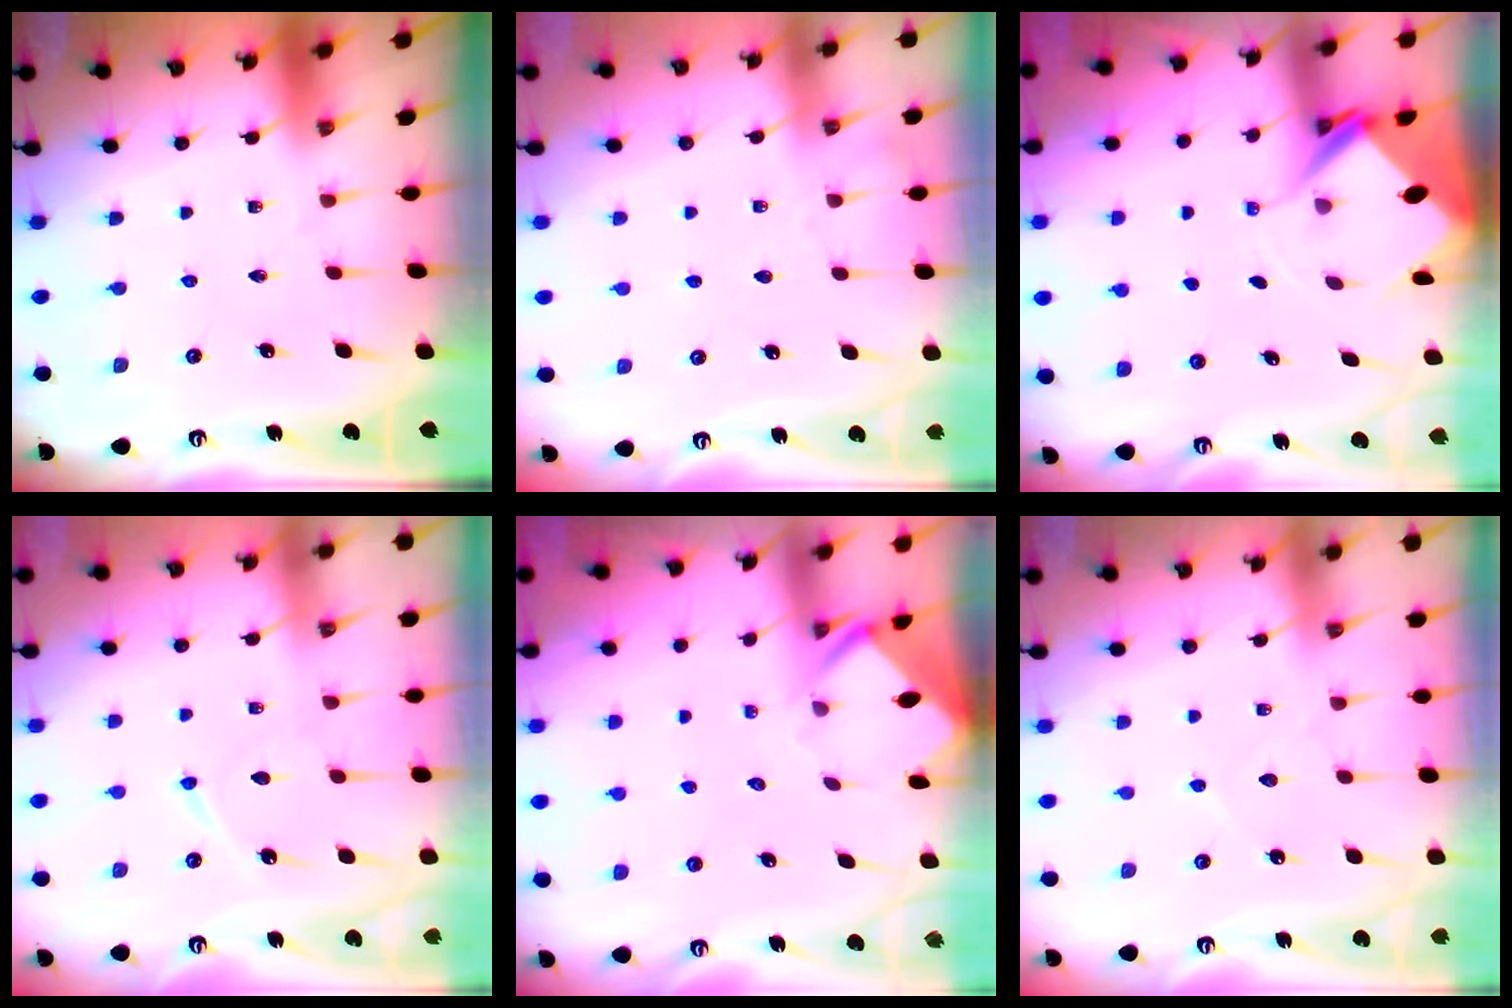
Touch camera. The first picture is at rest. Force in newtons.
{"total": 3.2, "press": 3.1, "slide": 0.5}
{"total": 5.1, "press": 5.1, "slide": 0.4}
{"total": 7.1, "press": 7.1, "slide": 0.7}
{"total": 2.6, "press": 2.6, "slide": 0.1}
{"total": 4.9, "press": 4.8, "slide": 0.4}